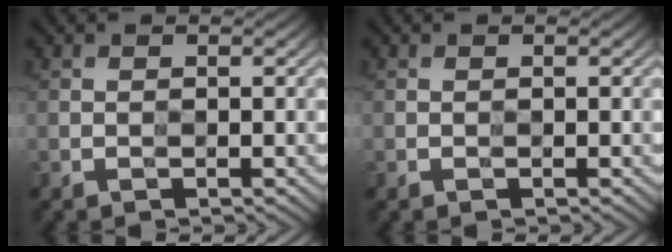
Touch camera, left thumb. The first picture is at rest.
{"total": 0.0}